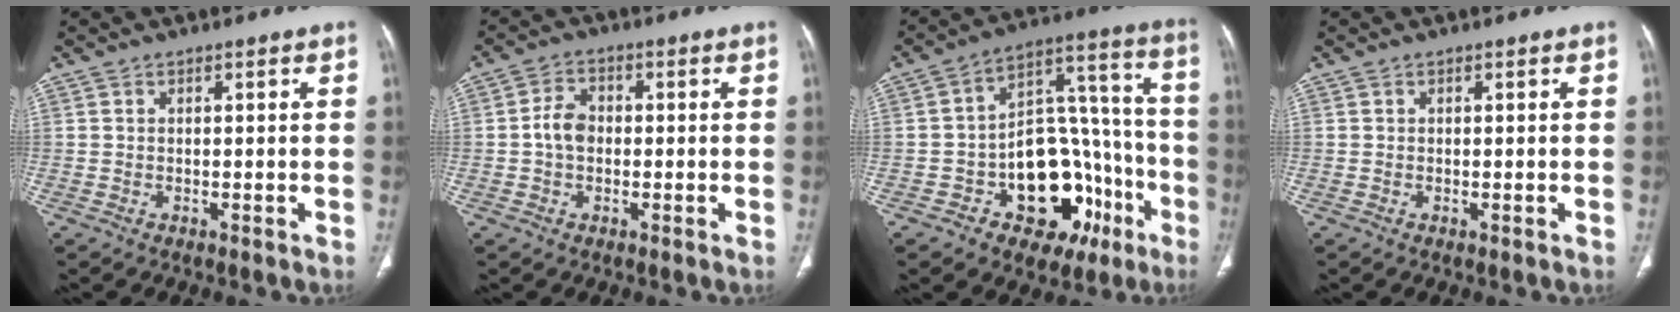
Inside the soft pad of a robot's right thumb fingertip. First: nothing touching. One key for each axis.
{"total": 4.5, "fx": -0.4, "fy": 3.4, "fz": 3.0, "tx": -0.048, "ty": 0.014, "tz": -0.014}
{"total": 22.7, "fx": -8.5, "fy": 14.2, "fz": 15.5, "tx": -0.160, "ty": 0.081, "tz": -0.109}
{"total": 0.0}